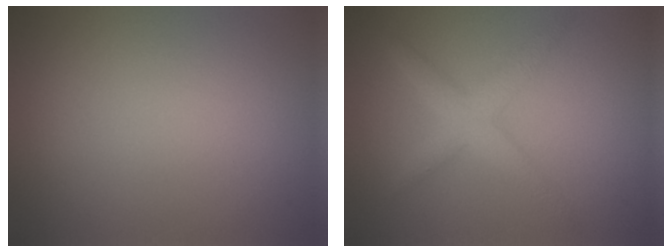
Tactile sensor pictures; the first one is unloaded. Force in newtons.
{"total": 2.4, "press": 2.4, "slide": 0.1}